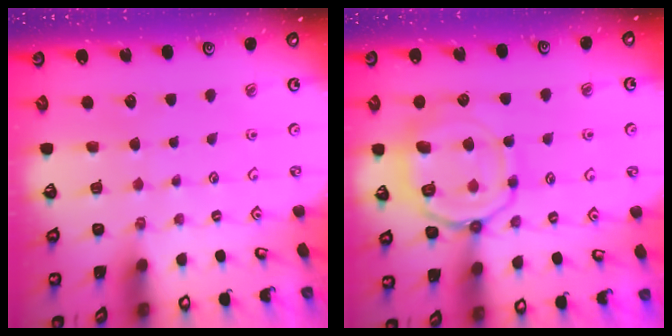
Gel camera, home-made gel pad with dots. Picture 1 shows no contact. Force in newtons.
{"total": 15.4, "press": 15.4, "slide": 1.4}